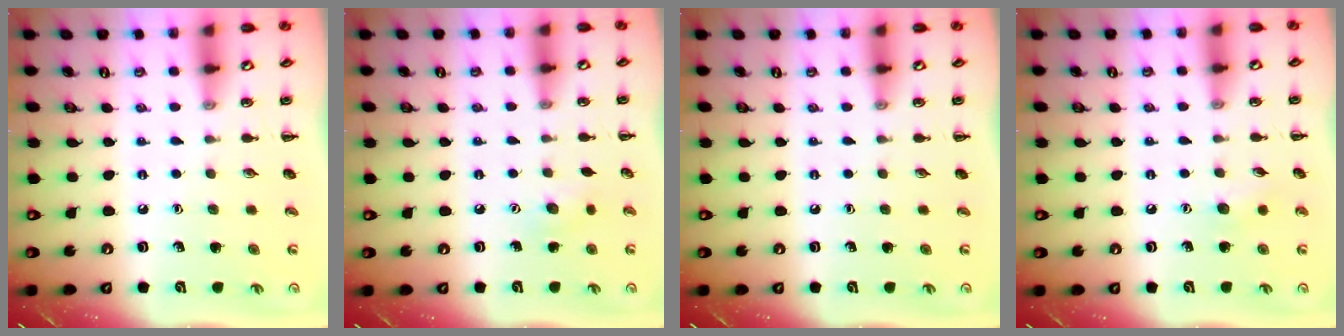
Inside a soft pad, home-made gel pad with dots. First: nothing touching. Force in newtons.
{"total": 5.7, "press": 5.5, "slide": 1.4}
{"total": 0.0}
{"total": 5.9, "press": 5.7, "slide": 1.5}